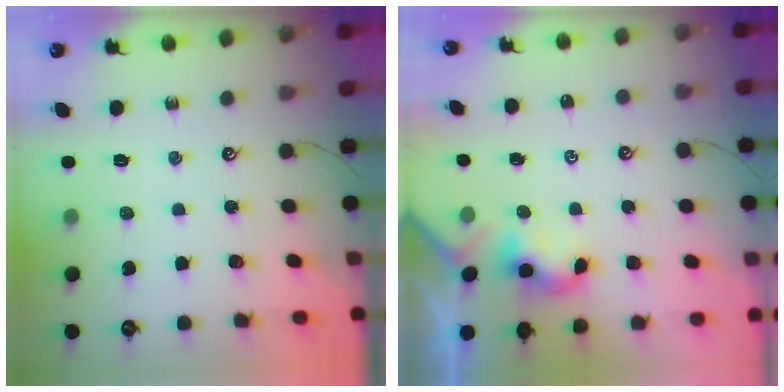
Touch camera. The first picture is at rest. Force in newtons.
{"total": 2.0, "press": 2.0, "slide": 0.2}